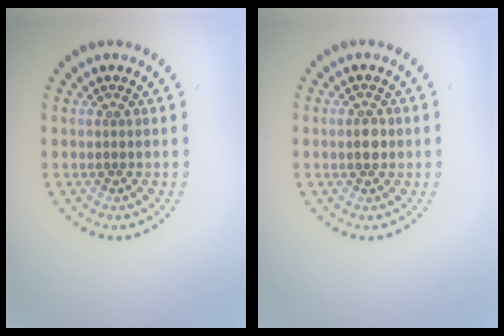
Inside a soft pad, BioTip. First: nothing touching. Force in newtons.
{"total": 1.6, "press": 1.6, "slide": 0.3}